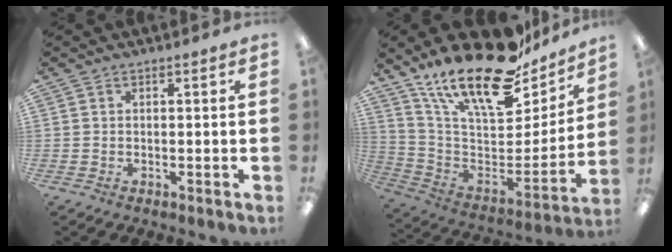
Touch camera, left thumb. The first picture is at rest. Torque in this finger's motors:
{"motor_torque": [1.68, 1.70, 1.40, -1.37, 0.25]}